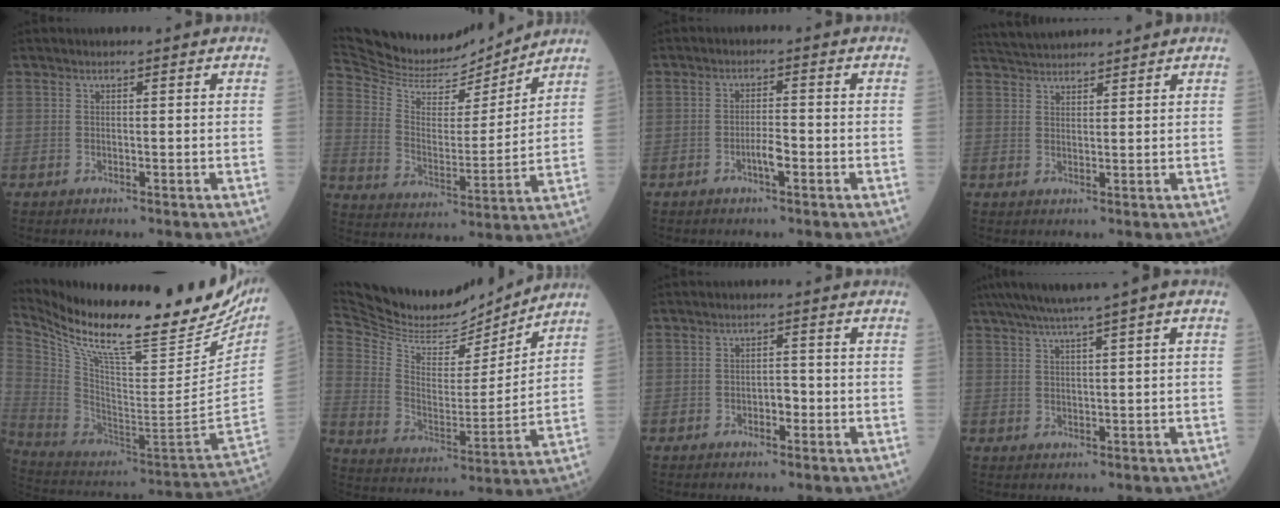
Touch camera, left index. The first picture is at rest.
{"total": 15.6, "force": [15.2, 2.1, 3.0], "torque": [-0.071, -0.012, 0.256]}
{"total": 2.4, "force": [-1.3, 0.3, 1.9], "torque": [-0.033, -0.002, -0.026]}
{"total": 6.6, "force": [6.4, 0.5, 1.6], "torque": [-0.033, 0.032, 0.111]}
{"total": 30.0, "force": [24.4, 4.7, 16.9], "torque": [-0.297, -0.079, 0.365]}
{"total": 18.4, "force": [17.4, 3.5, 4.7], "torque": [-0.101, -0.015, 0.292]}
{"total": 1.7, "force": [-0.9, 0.8, 1.2], "torque": [-0.011, 0.001, -0.017]}
{"total": 8.0, "force": [5.2, -0.7, 6.1], "torque": [-0.093, 0.033, 0.083]}